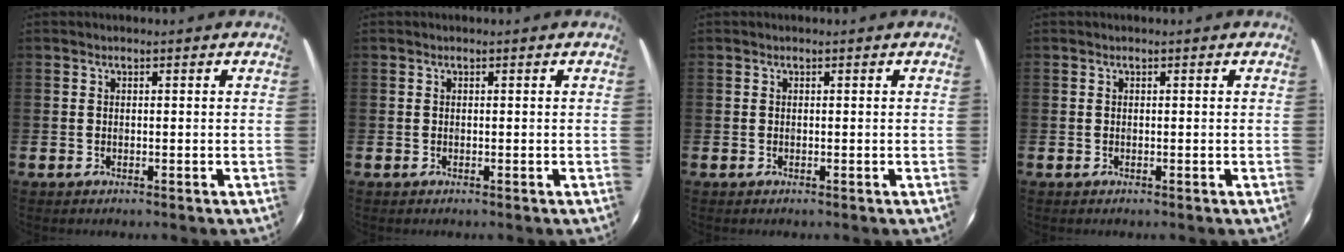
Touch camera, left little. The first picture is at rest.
{"total": 0.0}
{"total": 0.0}
{"total": 0.0}